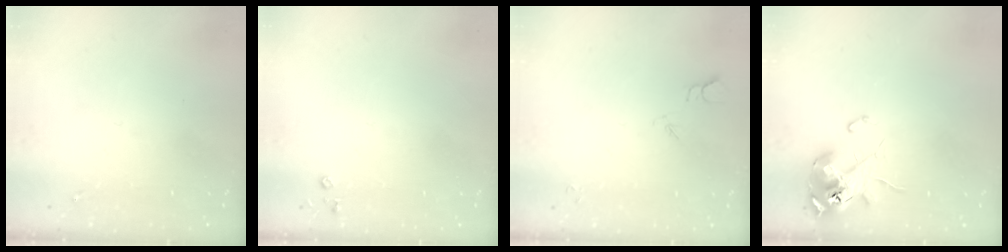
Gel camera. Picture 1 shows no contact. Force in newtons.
{"total": 2.8, "press": 2.8, "slide": 0.3}
{"total": 3.9, "press": 3.9, "slide": 0.7}
{"total": 11.9, "press": 11.8, "slide": 1.2}